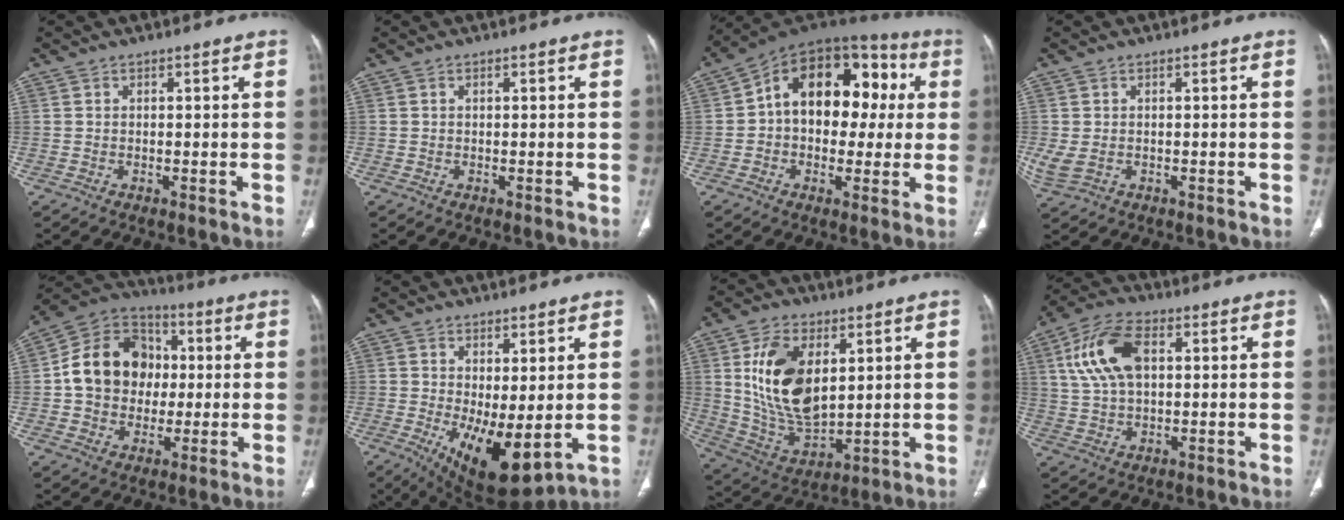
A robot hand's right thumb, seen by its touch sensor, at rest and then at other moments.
{"total": 0.0}
{"total": 20.2, "force": [2.6, 13.3, 15.0], "torque": [-0.179, 0.047, 0.030]}
{"total": 3.3, "force": [-0.6, 2.3, 2.2], "torque": [-0.067, 0.002, -0.006]}
{"total": 16.4, "force": [0.8, 13.5, 9.2], "torque": [-0.122, 0.026, 0.008]}
{"total": 11.5, "force": [-1.1, 4.6, 10.5], "torque": [-0.165, -0.025, 0.004]}
{"total": 16.8, "force": [4.3, 9.7, 13.1], "torque": [-0.226, -0.023, 0.095]}
{"total": 12.7, "force": [3.2, 8.1, 9.3], "torque": [-0.167, 0.013, 0.055]}